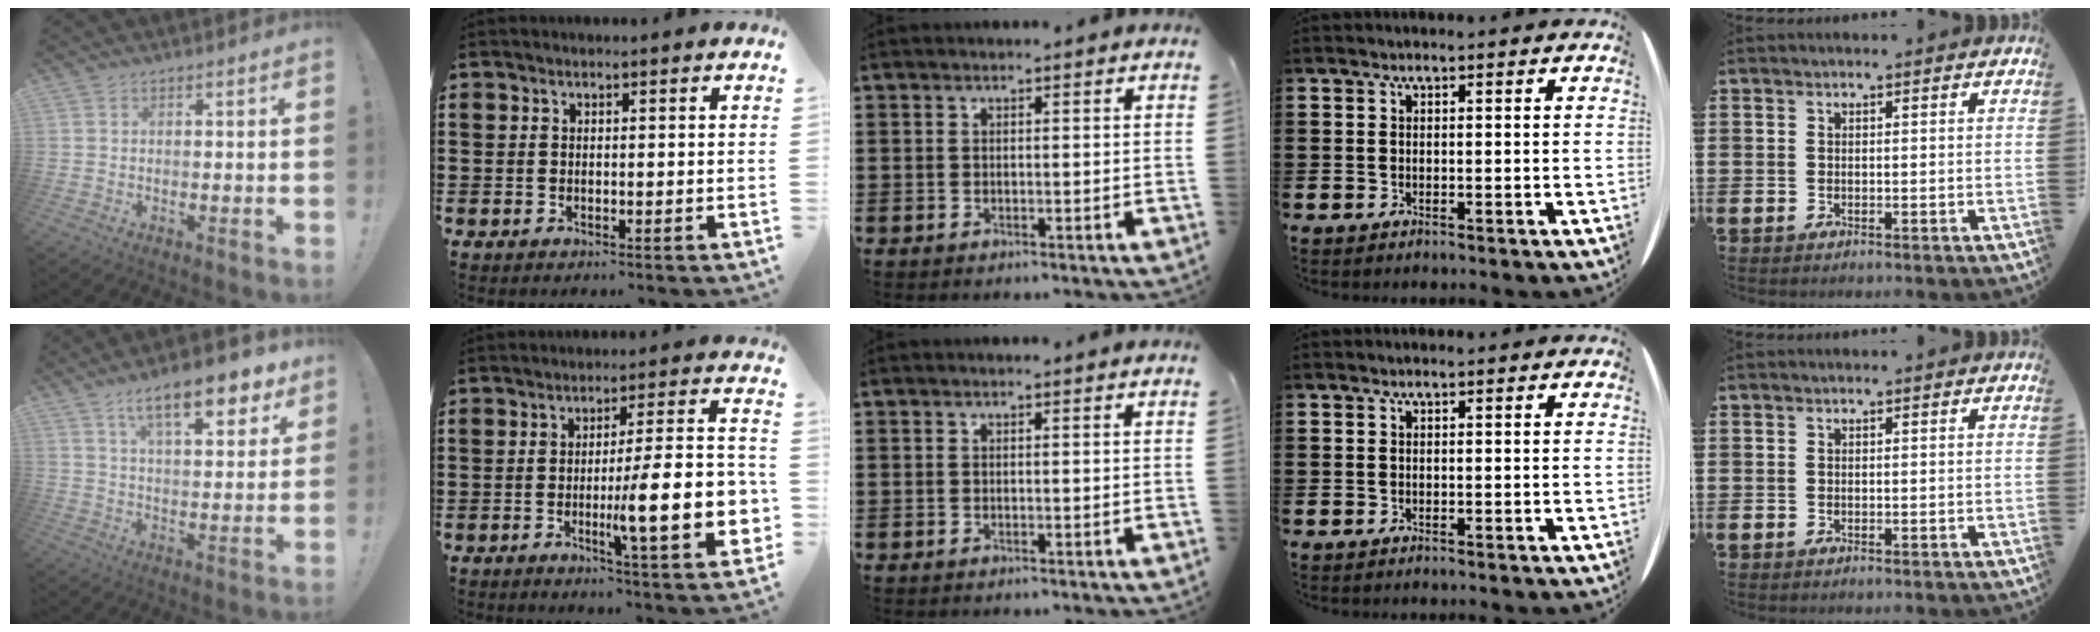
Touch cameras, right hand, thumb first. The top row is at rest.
{"thumb": {"total": 15.3, "force": [9.1, 4.7, 11.3], "torque": [-0.172, -0.047, 0.146]}, "index": {"total": 14.8, "force": [-3.2, 2.6, 14.2], "torque": [-0.219, -0.012, -0.054]}}